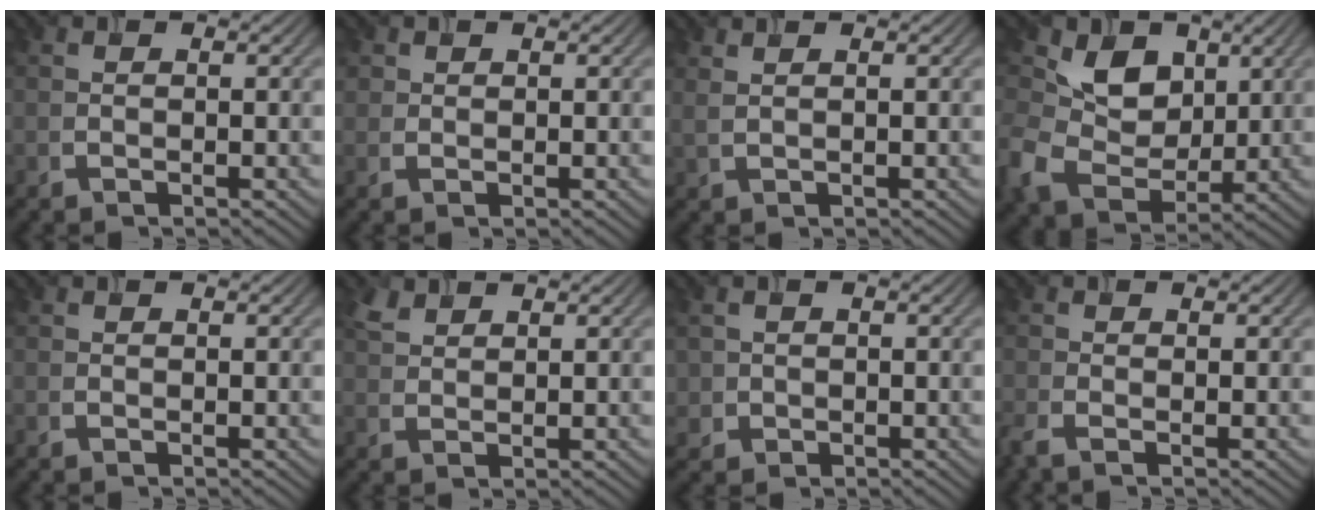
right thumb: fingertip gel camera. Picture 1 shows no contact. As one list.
[{"total": 0.9, "force": [0.5, 0.8, 0.1], "torque": [-0.001, -0.001, 0.010]}, {"total": 1.3, "force": [0.9, 0.3, 0.9], "torque": [-0.024, -0.001, 0.020]}, {"total": 8.2, "force": [2.1, 6.5, 4.5], "torque": [-0.118, -0.014, 0.036]}, {"total": 0.0}, {"total": 2.4, "force": [1.8, 1.1, 1.2], "torque": [-0.034, 0.003, 0.043]}, {"total": 1.7, "force": [0.0, 1.7, 0.0], "torque": [-0.001, -0.008, 0.001]}, {"total": 1.9, "force": [-1.3, 0.4, 1.3], "torque": [-0.041, -0.008, -0.034]}]